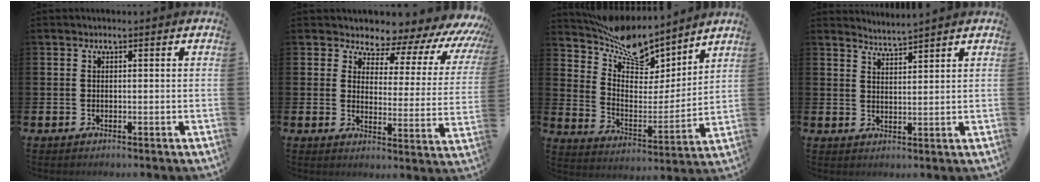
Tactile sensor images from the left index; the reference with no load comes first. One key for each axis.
{"total": 4.6, "fx": 3.9, "fy": 2.3, "fz": 0.8, "tx": -0.025, "ty": -0.049, "tz": 0.054}
{"total": 10.7, "fx": 9.6, "fy": 3.8, "fz": 2.9, "tx": -0.096, "ty": -0.068, "tz": 0.172}
{"total": 3.3, "fx": 3.2, "fy": -0.5, "fz": -0.4, "tx": 0.000, "ty": -0.020, "tz": 0.058}